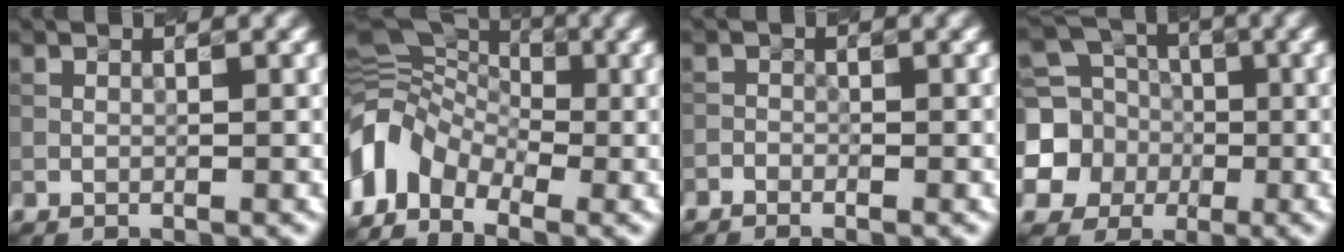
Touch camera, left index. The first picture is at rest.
{"total": 7.0, "force": [-3.2, 4.7, 4.1], "torque": [-0.075, 0.008, -0.082]}
{"total": 0.9, "force": [-0.8, 0.4, 0.1], "torque": [0.003, 0.000, -0.019]}
{"total": 8.7, "force": [-1.0, 8.1, 3.0], "torque": [-0.084, 0.000, -0.049]}